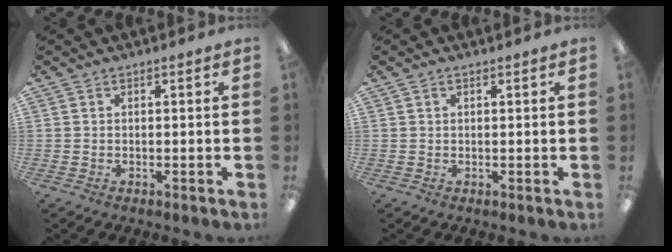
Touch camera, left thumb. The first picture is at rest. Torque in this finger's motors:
{"motor_torque": [0.06, -0.02, -0.42, 0.24, -0.01]}